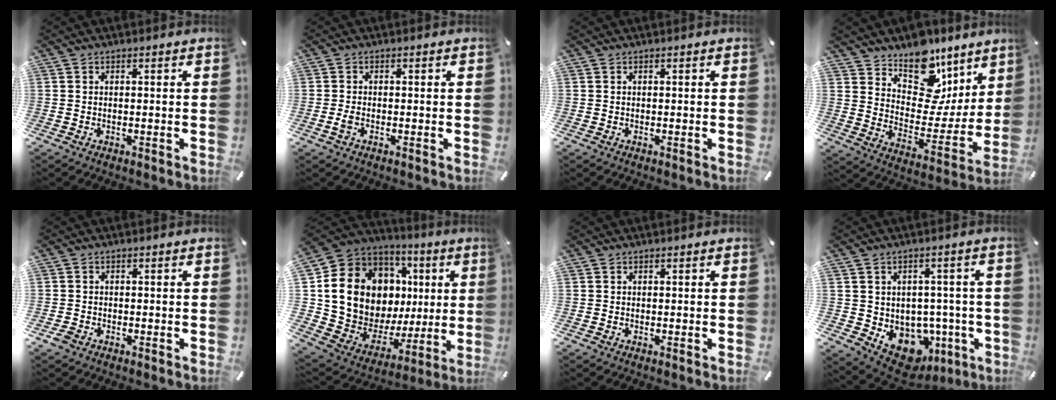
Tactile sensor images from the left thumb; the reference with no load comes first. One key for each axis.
{"total": 1.7, "fx": -0.7, "fy": 0.9, "fz": 1.3, "tx": -0.038, "ty": -0.004, "tz": -0.016}
{"total": 0.0}
{"total": 15.5, "fx": 10.8, "fy": 9.6, "fz": 5.6, "tx": -0.071, "ty": -0.108, "tz": 0.193}
{"total": 1.8, "fx": -0.9, "fy": 1.5, "fz": 0.5, "tx": -0.006, "ty": 0.005, "tz": -0.019}
{"total": 18.2, "fx": 5.5, "fy": 14.0, "fz": 10.2, "tx": -0.185, "ty": -0.056, "tz": 0.120}
{"total": 0.0}
{"total": 9.3, "fx": -3.5, "fy": 7.8, "fz": 3.7, "tx": -0.041, "ty": -0.002, "tz": -0.046}